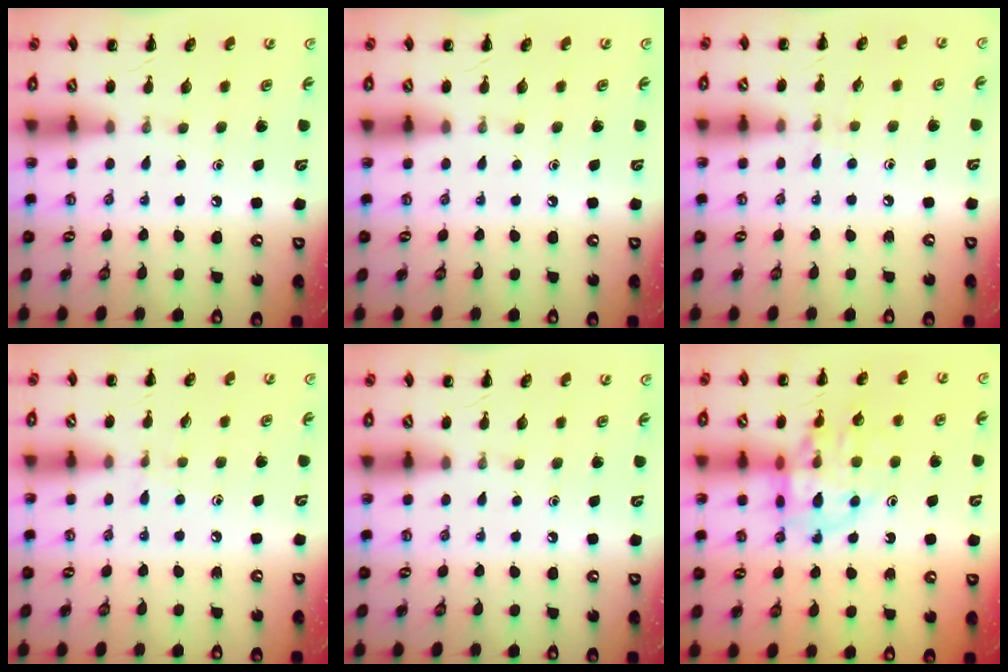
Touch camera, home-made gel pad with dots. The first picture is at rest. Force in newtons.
{"total": 0.0}
{"total": 4.7, "press": 4.4, "slide": 1.7}
{"total": 4.1, "press": 3.7, "slide": 1.7}
{"total": 0.0}
{"total": 12.5, "press": 12.3, "slide": 2.2}